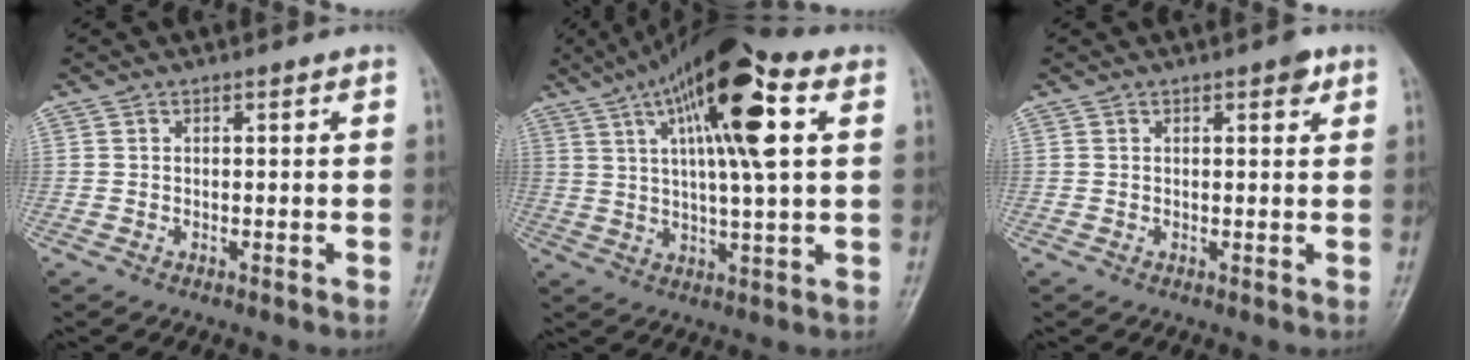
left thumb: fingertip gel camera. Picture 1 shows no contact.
{"total": 17.9, "force": [6.3, 4.3, 16.2], "torque": [-0.273, 0.007, 0.096]}
{"total": 2.1, "force": [1.2, 0.8, 1.5], "torque": [-0.014, -0.003, 0.012]}